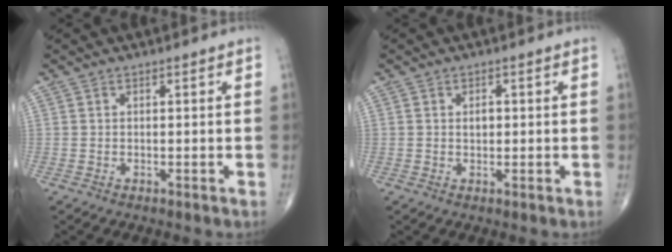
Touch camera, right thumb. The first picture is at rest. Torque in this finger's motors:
{"motor_torque": [0.01, 0.19, 0.45, 0.16, -0.01]}